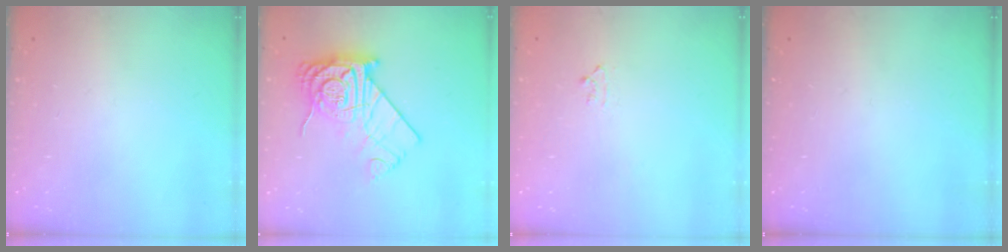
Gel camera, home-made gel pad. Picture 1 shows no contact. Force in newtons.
{"total": 18.7, "press": 18.7, "slide": 1.0}
{"total": 4.6, "press": 4.5, "slide": 0.5}
{"total": 0.0}